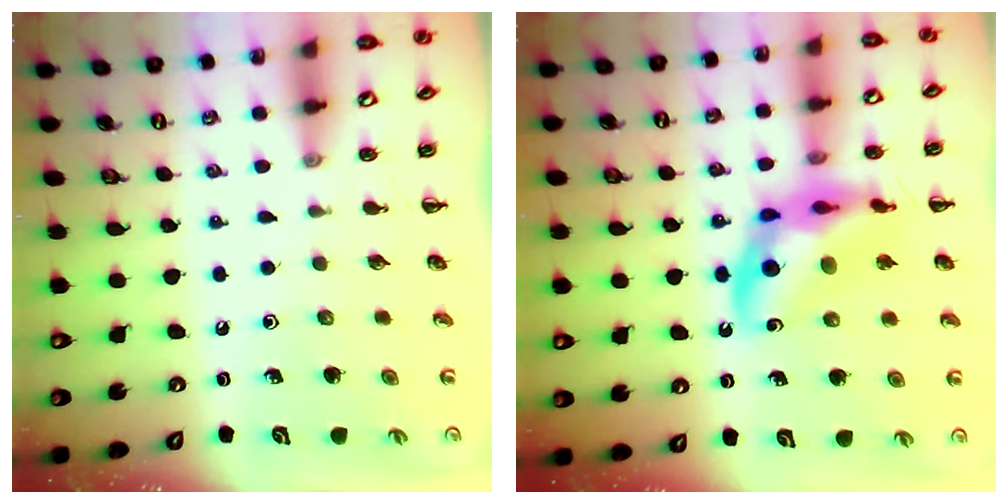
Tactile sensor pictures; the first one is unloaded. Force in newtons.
{"total": 15.4, "press": 14.9, "slide": 3.8}